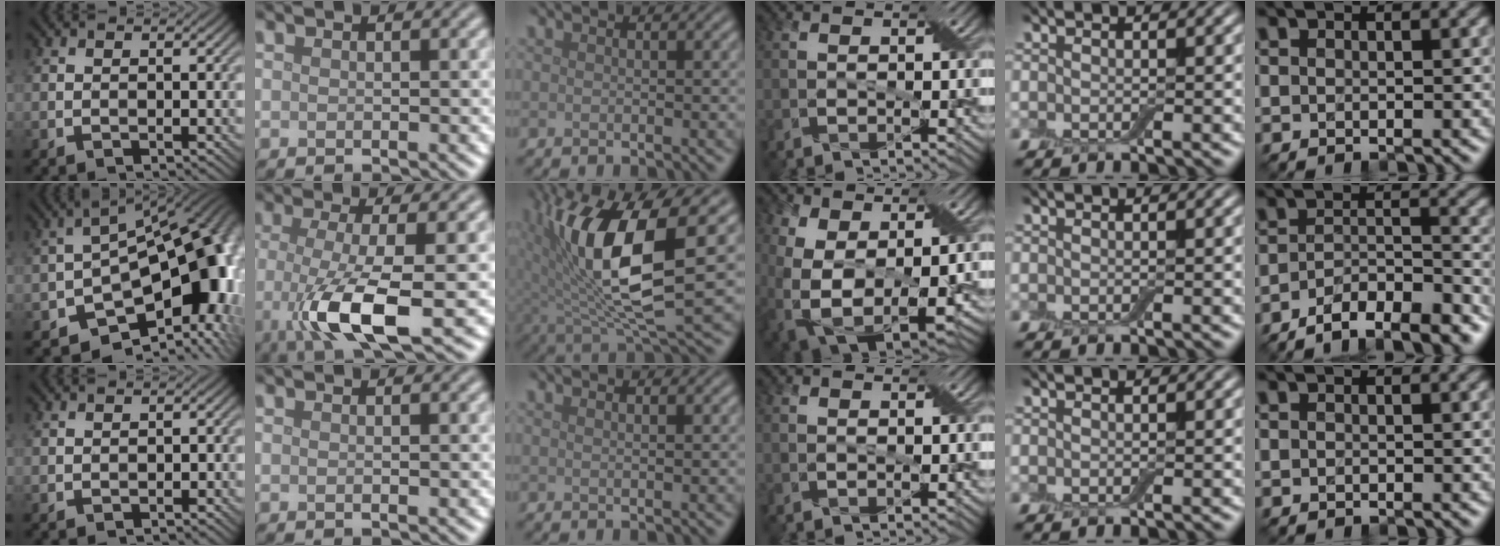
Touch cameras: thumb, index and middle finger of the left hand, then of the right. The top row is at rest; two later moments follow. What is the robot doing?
{"motion": "extract", "object": "backpack"}